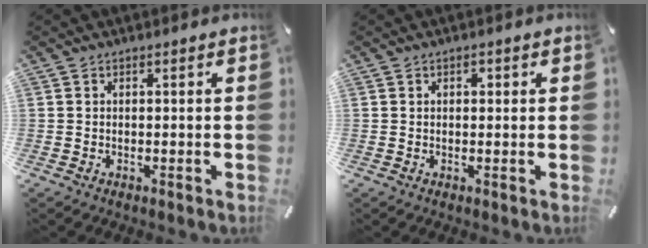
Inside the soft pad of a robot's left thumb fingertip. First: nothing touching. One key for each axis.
{"total": 1.1, "fx": 0.3, "fy": 0.8, "fz": 0.7, "tx": -0.007, "ty": 0.002, "tz": 0.003}